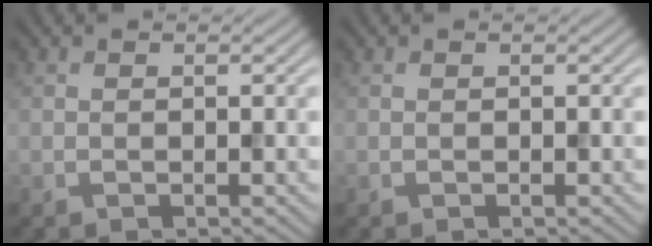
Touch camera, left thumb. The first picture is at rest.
{"total": 0.0}